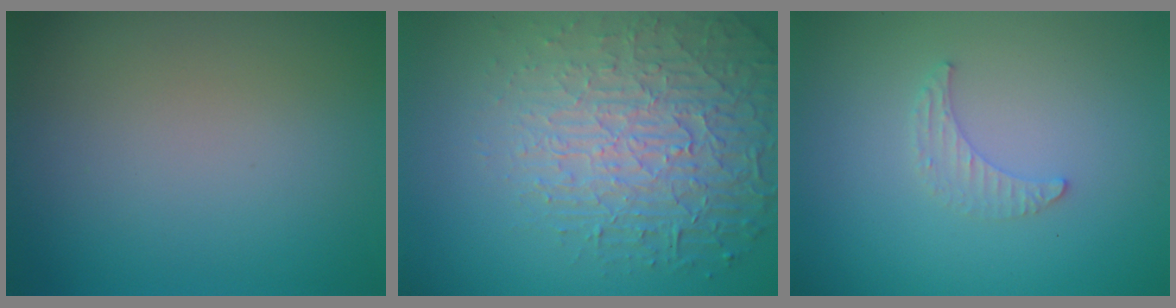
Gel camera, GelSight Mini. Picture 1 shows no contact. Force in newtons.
{"total": 6.7, "press": 5.1, "slide": 4.4}
{"total": 1.3, "press": 1.3, "slide": 0.4}